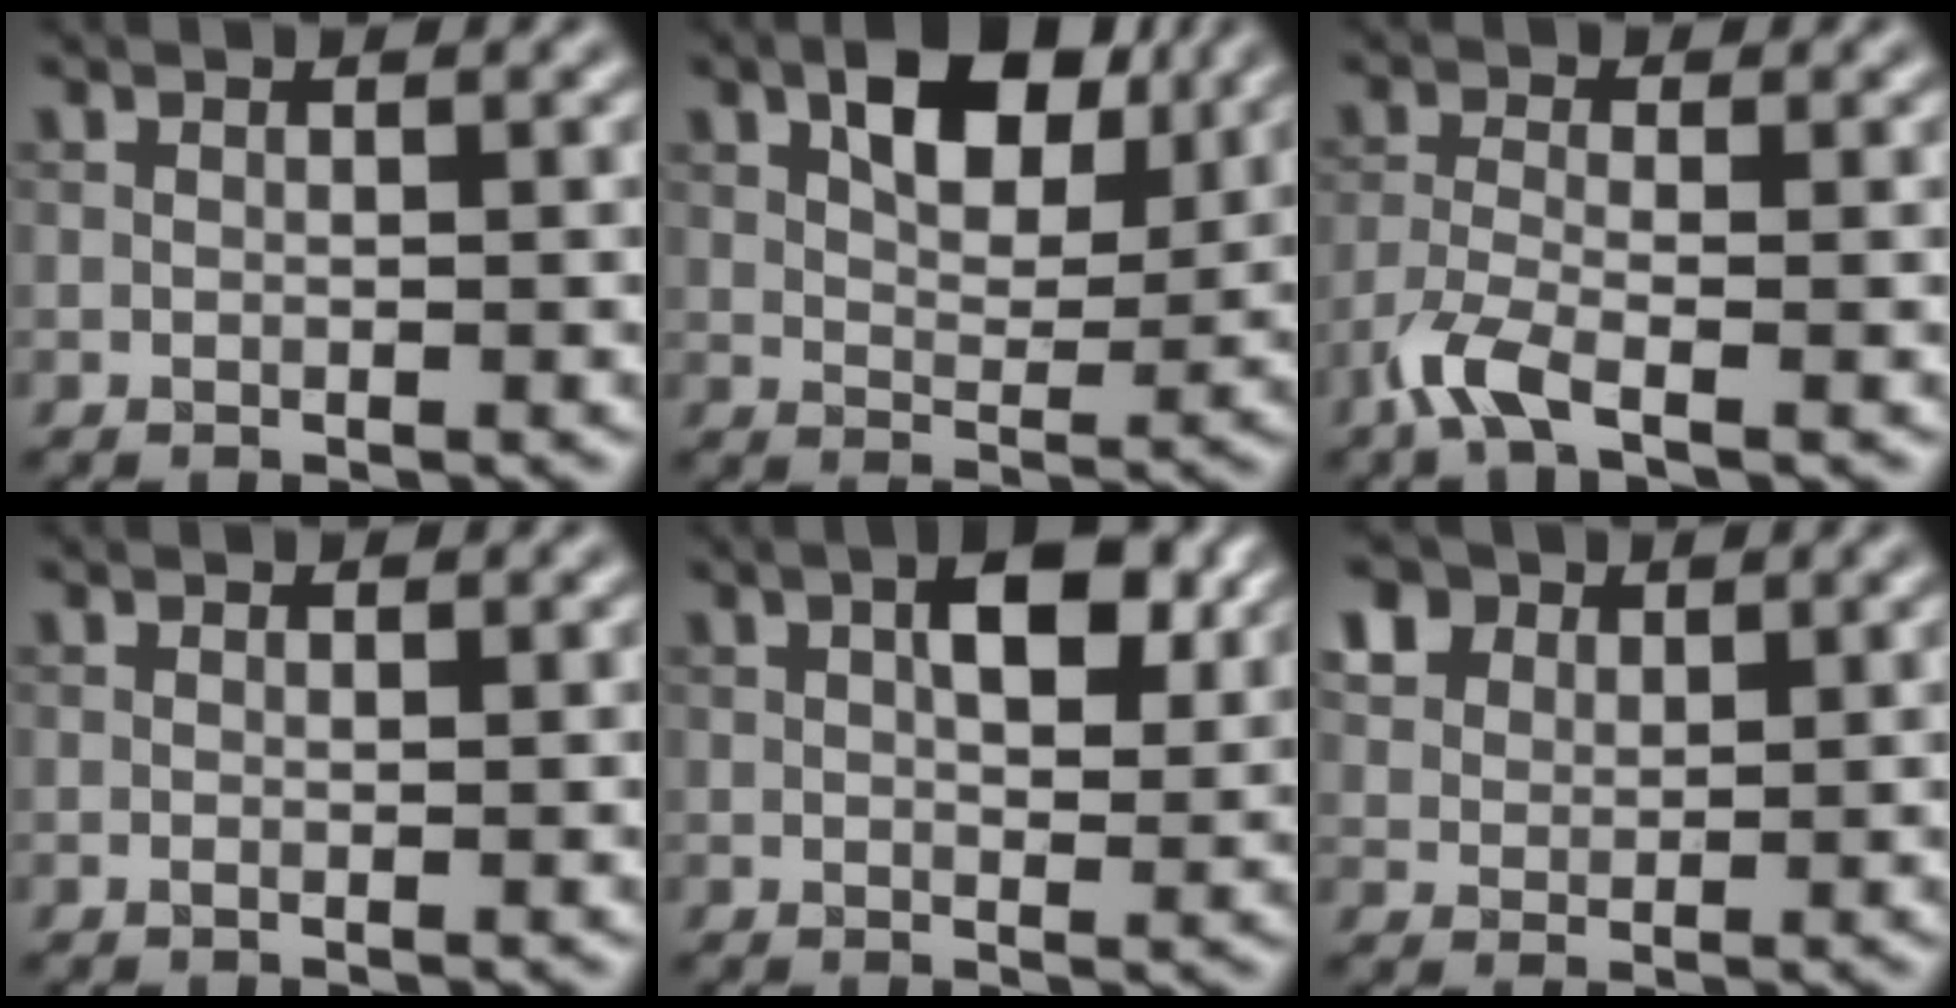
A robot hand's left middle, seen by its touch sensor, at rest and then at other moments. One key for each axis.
{"total": 6.6, "fx": 3.1, "fy": 3.5, "fz": 4.7, "tx": -0.071, "ty": 0.002, "tz": 0.045}
{"total": 3.4, "fx": -2.3, "fy": 0.9, "fz": 2.4, "tx": -0.061, "ty": -0.004, "tz": -0.060}
{"total": 0.0}
{"total": 4.6, "fx": 1.4, "fy": 2.3, "fz": 3.8, "tx": -0.057, "ty": 0.004, "tz": 0.020}
{"total": 6.1, "fx": 3.8, "fy": 4.0, "fz": 2.6, "tx": -0.086, "ty": 0.008, "tz": 0.069}